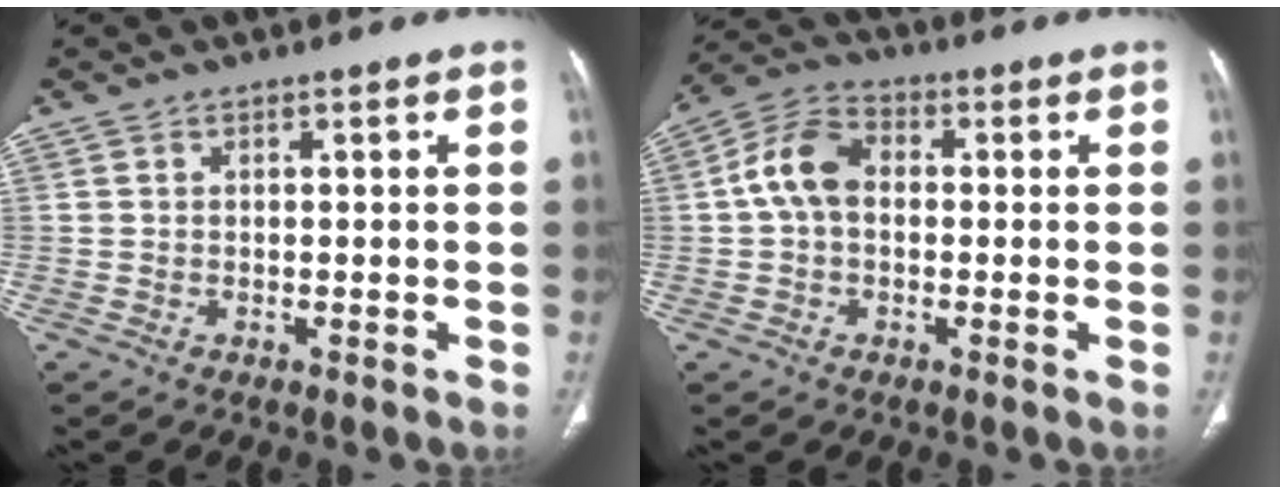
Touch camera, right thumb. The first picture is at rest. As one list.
[{"total": 8.1, "force": [0.3, 5.7, 5.8], "torque": [-0.105, 0.025, -0.006]}]